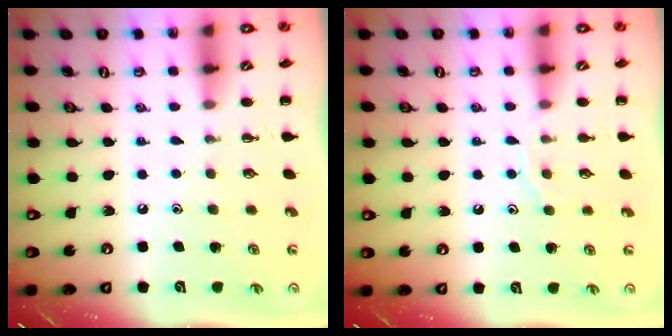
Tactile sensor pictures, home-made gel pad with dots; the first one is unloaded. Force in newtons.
{"total": 7.0, "press": 7.0, "slide": 0.8}